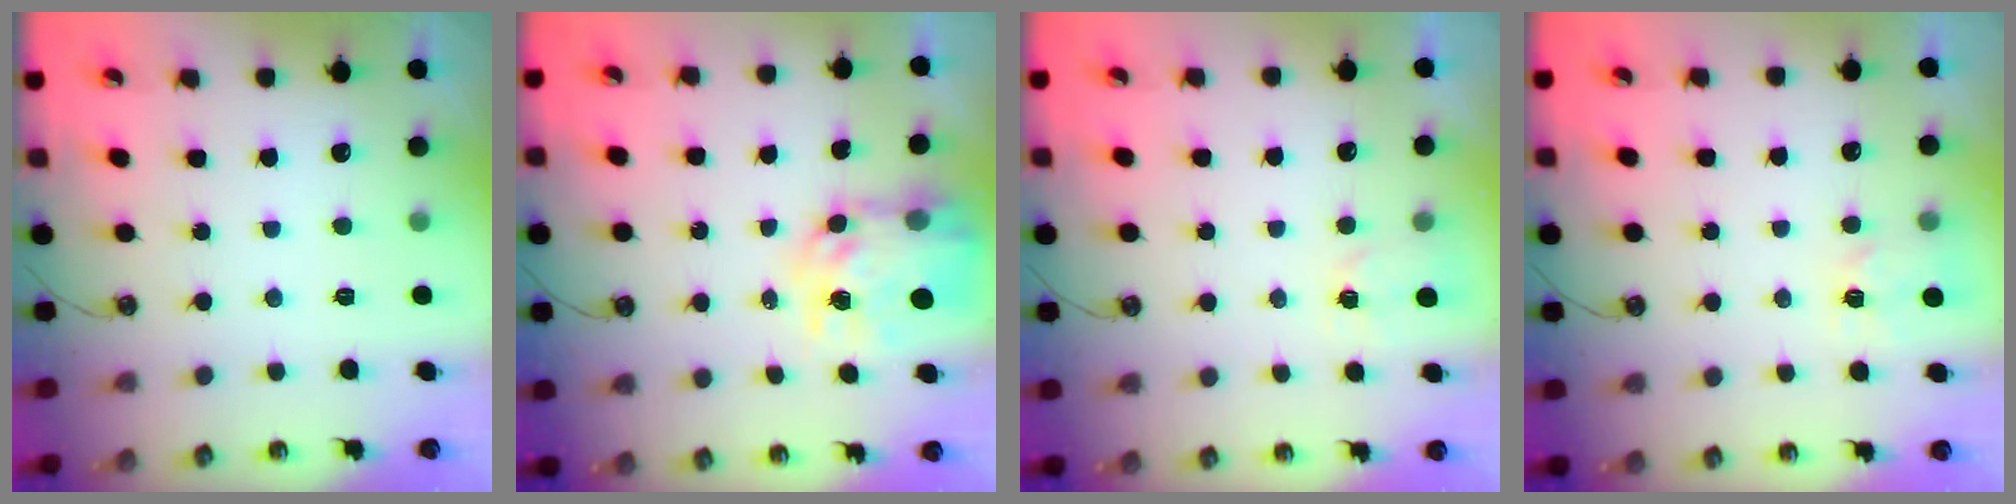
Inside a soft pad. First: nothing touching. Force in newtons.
{"total": 10.4, "press": 10.4, "slide": 0.9}
{"total": 2.5, "press": 2.5, "slide": 0.4}
{"total": 3.4, "press": 3.4, "slide": 0.6}